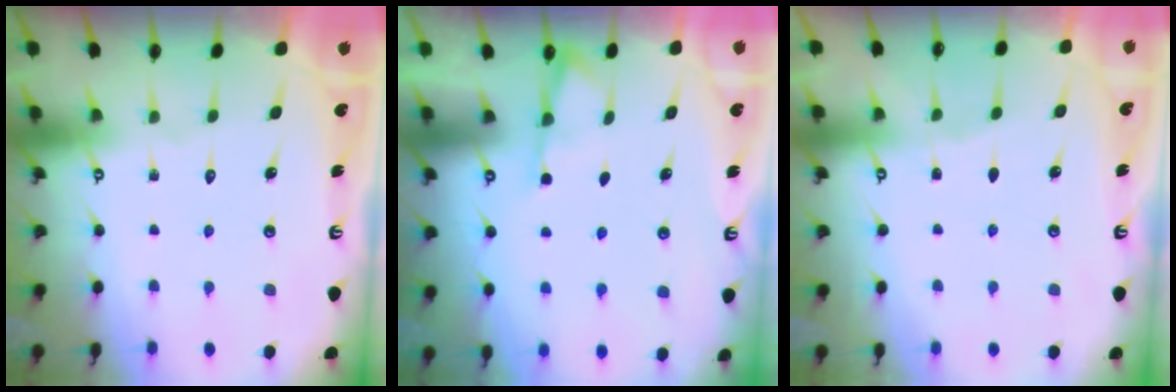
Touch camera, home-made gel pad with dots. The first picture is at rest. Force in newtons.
{"total": 2.4, "press": 2.4, "slide": 0.5}
{"total": 2.2, "press": 2.2, "slide": 0.3}